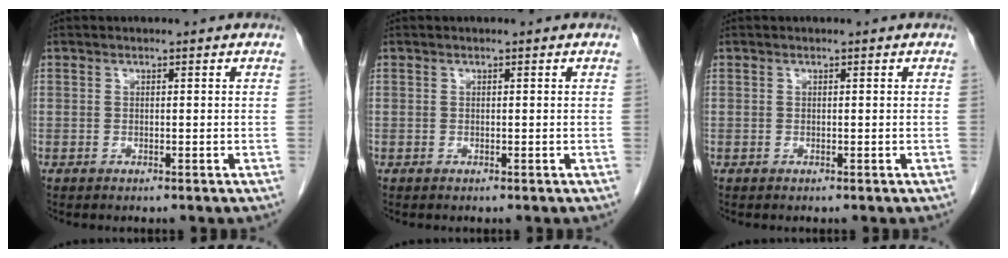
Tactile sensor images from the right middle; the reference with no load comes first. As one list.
[{"total": 0.0}, {"total": 0.0}]